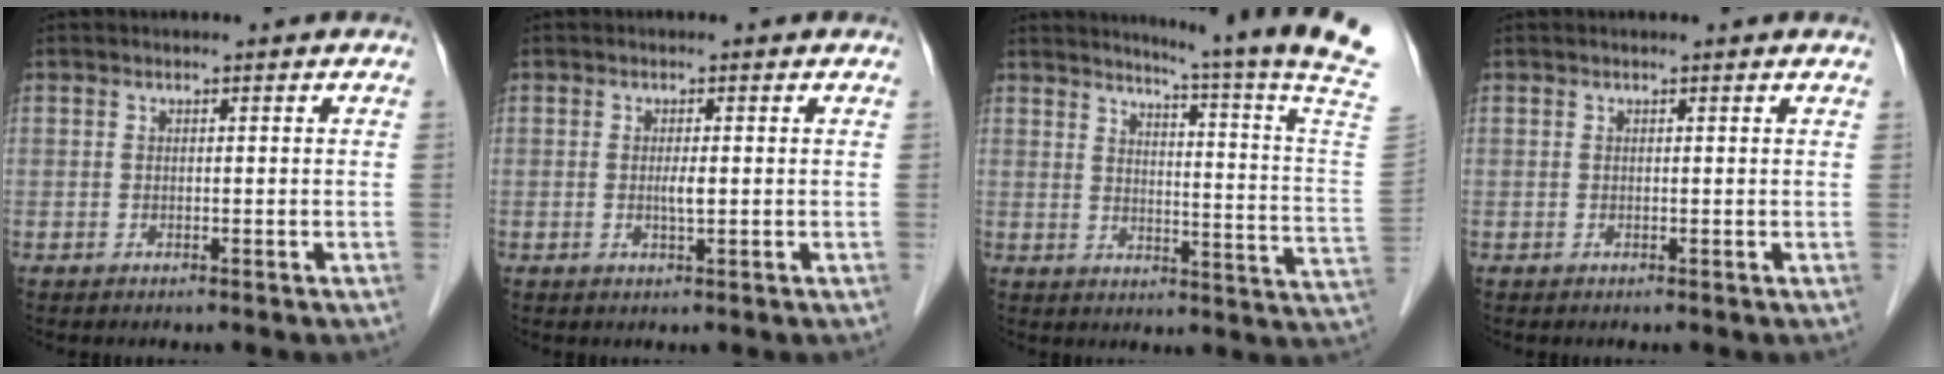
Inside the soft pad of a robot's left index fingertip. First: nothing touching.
{"total": 1.6, "force": [0.0, 0.2, 1.5], "torque": [-0.031, -0.001, -0.001]}
{"total": 18.5, "force": [15.6, -4.2, 9.1], "torque": [-0.138, -0.111, 0.179]}
{"total": 0.6, "force": [0.6, 0.0, 0.2], "torque": [-0.011, -0.001, 0.008]}